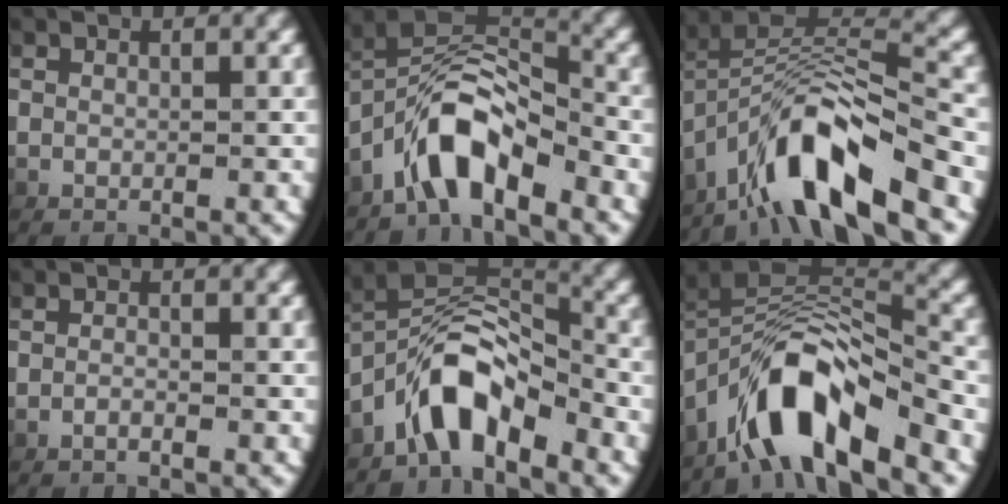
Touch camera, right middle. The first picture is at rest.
{"total": 6.2, "force": [-2.1, 4.0, 4.3], "torque": [-0.087, -0.008, -0.033]}
{"total": 7.4, "force": [-4.2, 2.3, 5.7], "torque": [-0.098, -0.001, -0.063]}
{"total": 1.2, "force": [-1.0, 0.2, 0.6], "torque": [-0.018, -0.001, -0.018]}
{"total": 6.8, "force": [-2.2, 4.5, 4.6], "torque": [-0.089, -0.008, -0.036]}
{"total": 6.9, "force": [-3.8, 2.3, 5.3], "torque": [-0.100, -0.006, -0.051]}